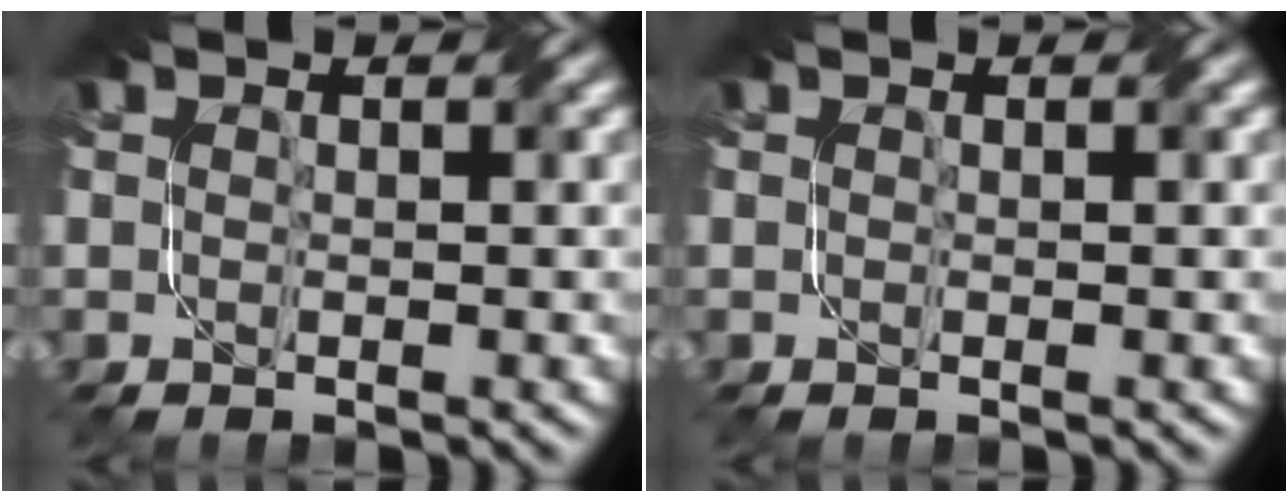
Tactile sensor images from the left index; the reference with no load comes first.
{"total": 0.0}